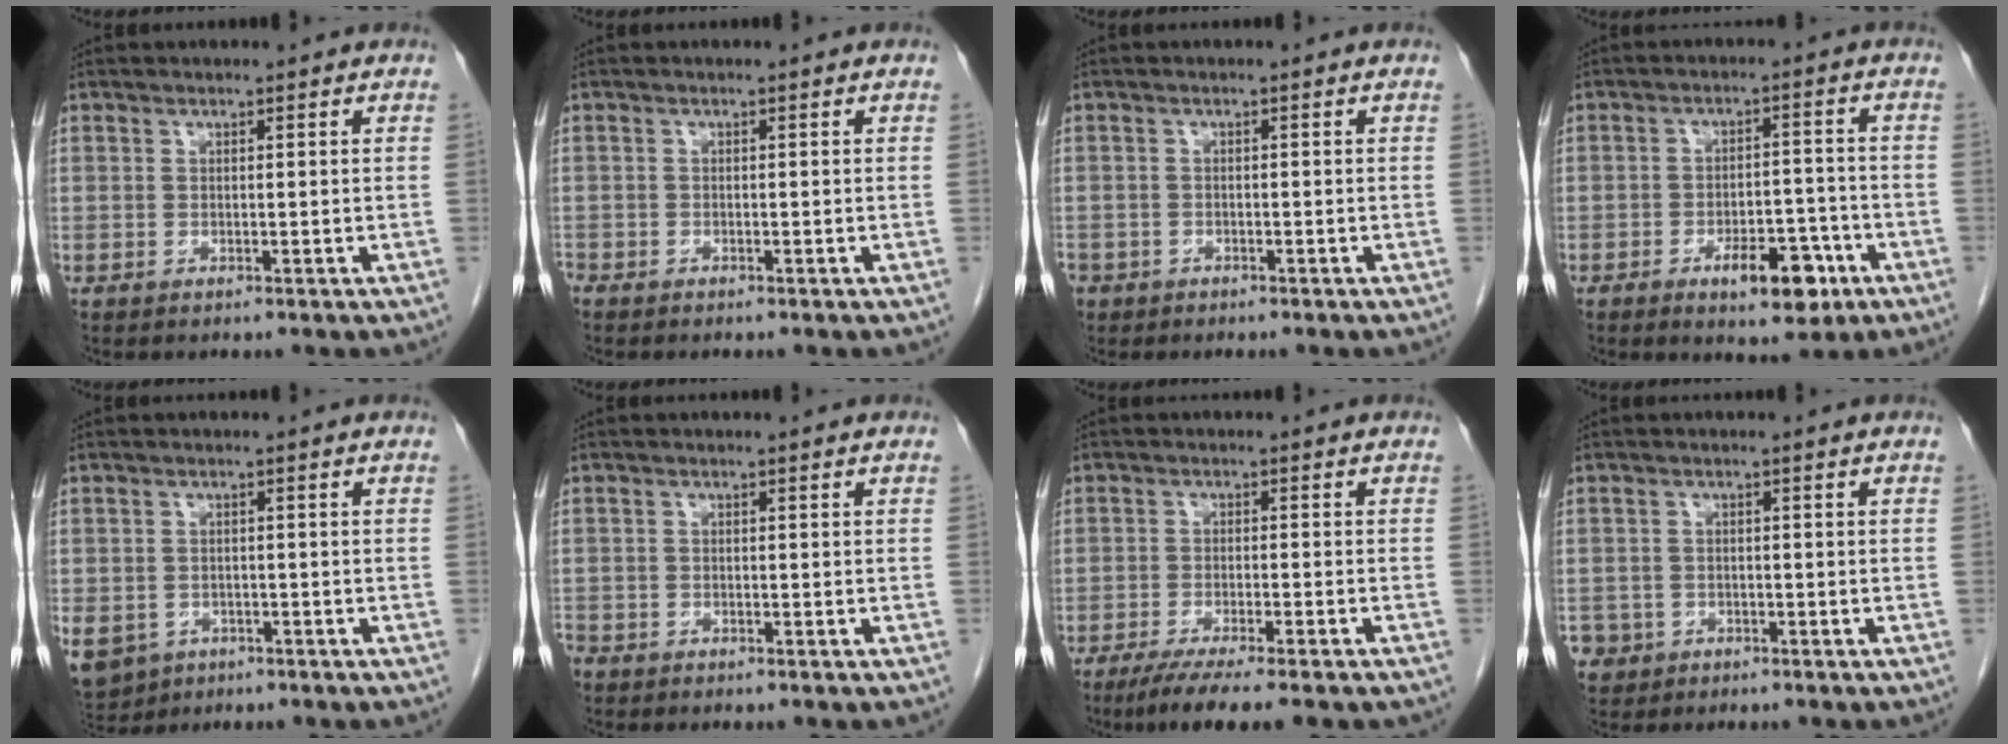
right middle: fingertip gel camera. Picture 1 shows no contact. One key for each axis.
{"total": 1.1, "fx": -1.0, "fy": 0.5, "fz": 0.2, "tx": -0.012, "ty": -0.001, "tz": -0.020}
{"total": 3.8, "fx": -2.6, "fy": 2.6, "fz": 0.8, "tx": -0.023, "ty": 0.000, "tz": -0.048}
{"total": 7.9, "fx": -4.1, "fy": 3.2, "fz": 5.9, "tx": -0.083, "ty": 0.005, "tz": -0.055}
{"total": 10.8, "fx": -5.4, "fy": 8.5, "fz": 3.9, "tx": -0.118, "ty": -0.005, "tz": -0.074}
{"total": 2.9, "fx": -2.3, "fy": 1.7, "fz": 0.7, "tx": -0.024, "ty": -0.002, "tz": -0.046}
{"total": 9.2, "fx": -7.1, "fy": 0.6, "fz": 5.8, "tx": -0.079, "ty": -0.019, "tz": -0.107}
{"total": 4.0, "fx": -2.2, "fy": 3.3, "fz": 0.2, "tx": -0.007, "ty": 0.008, "tz": -0.039}